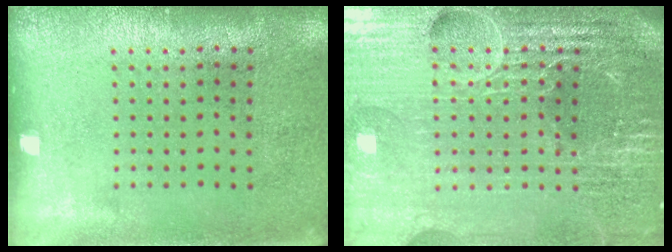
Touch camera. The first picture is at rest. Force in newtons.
{"total": 6.4, "press": 5.6, "slide": 3.0}